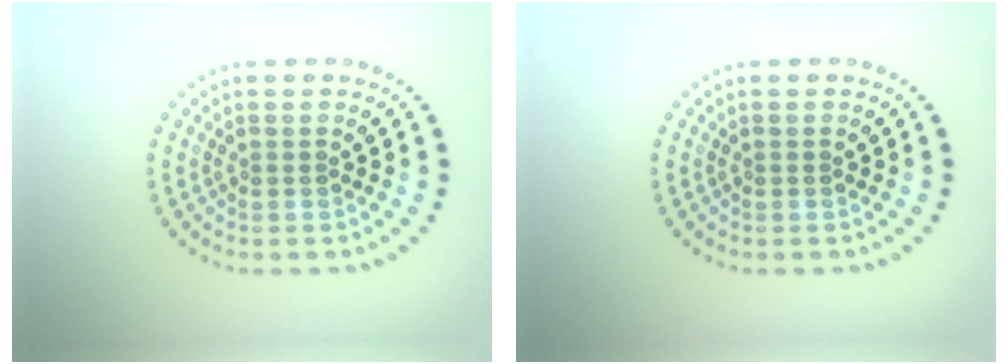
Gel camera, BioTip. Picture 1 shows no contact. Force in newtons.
{"total": 0.0}